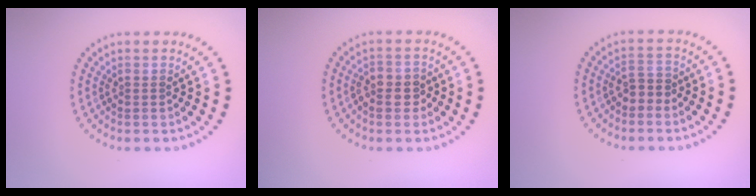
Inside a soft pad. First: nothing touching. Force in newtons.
{"total": 2.6, "press": 2.4, "slide": 0.7}
{"total": 1.9, "press": 1.7, "slide": 0.7}